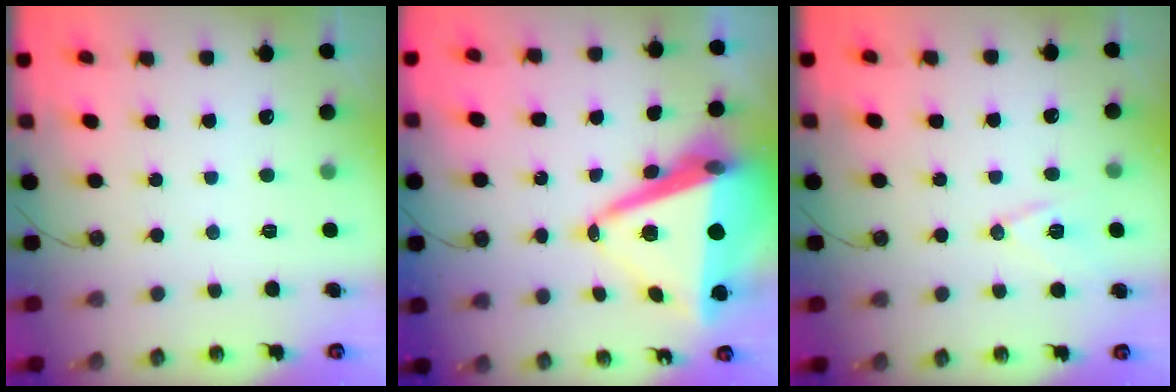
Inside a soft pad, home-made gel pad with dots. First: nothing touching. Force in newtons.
{"total": 16.6, "press": 16.1, "slide": 4.1}
{"total": 10.3, "press": 9.7, "slide": 3.4}